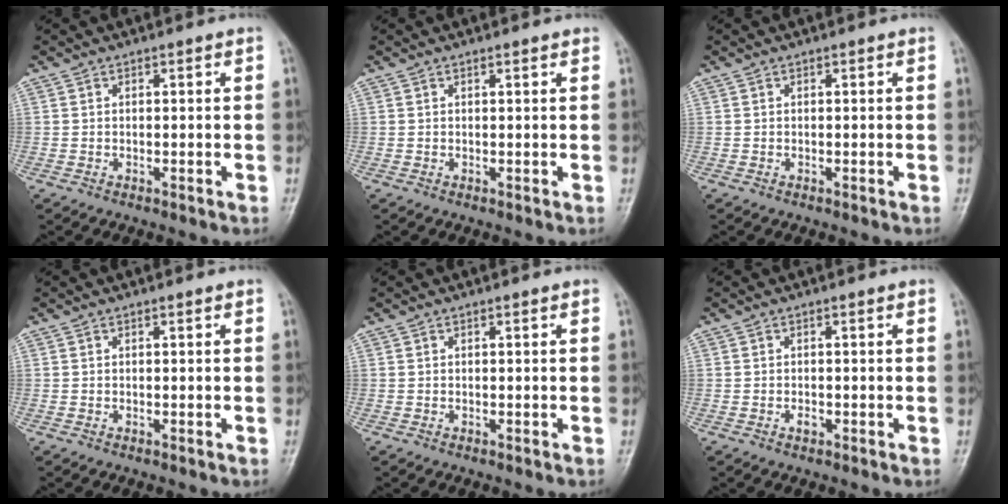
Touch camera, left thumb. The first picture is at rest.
{"total": 0.8, "force": [0.6, 0.0, 0.5], "torque": [-0.007, 0.000, 0.008]}
{"total": 0.0}
{"total": 0.0}
{"total": 0.0}
{"total": 1.0, "force": [-0.3, 0.6, 0.8], "torque": [-0.010, 0.001, -0.003]}